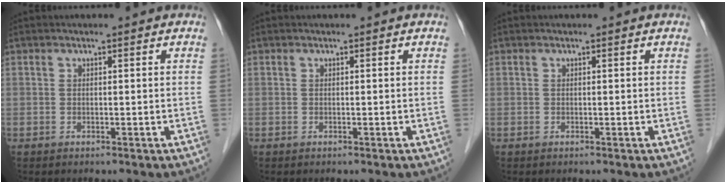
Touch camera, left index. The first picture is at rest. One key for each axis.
{"total": 0.0}
{"total": 0.0}